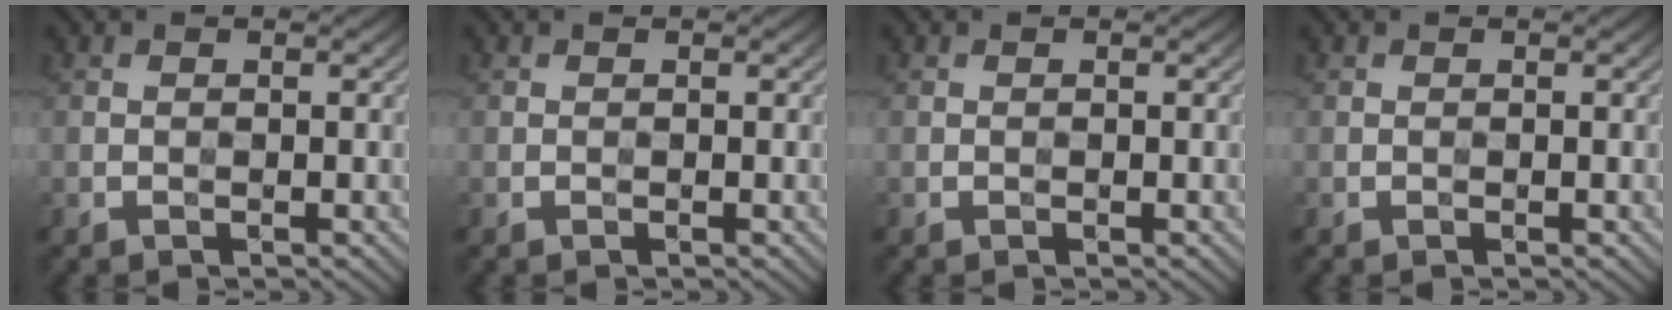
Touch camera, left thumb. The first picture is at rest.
{"total": 0.0}
{"total": 0.0}
{"total": 0.0}